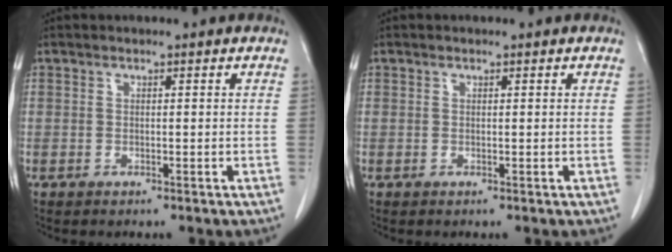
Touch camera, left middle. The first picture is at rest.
{"total": 0.0}